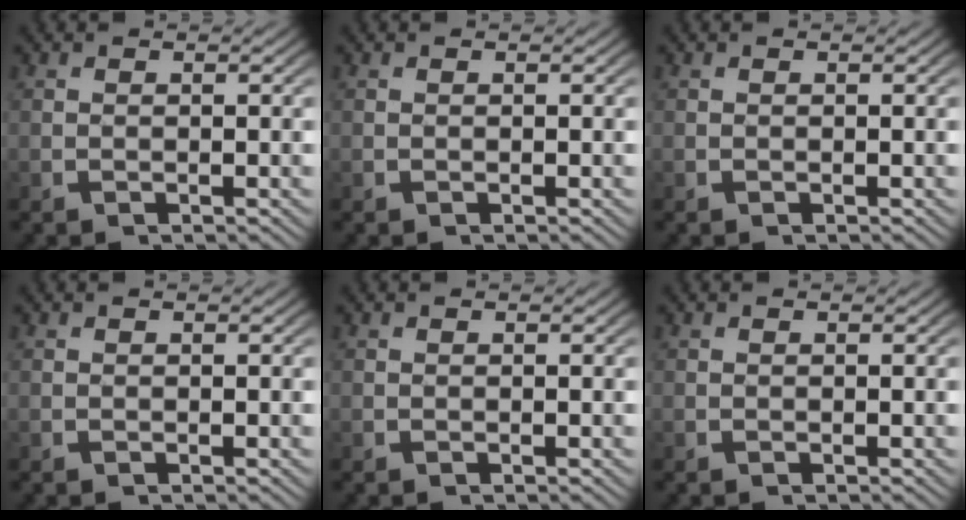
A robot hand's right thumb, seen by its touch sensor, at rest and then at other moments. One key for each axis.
{"total": 0.0}
{"total": 0.0}
{"total": 0.0}
{"total": 0.0}
{"total": 0.0}